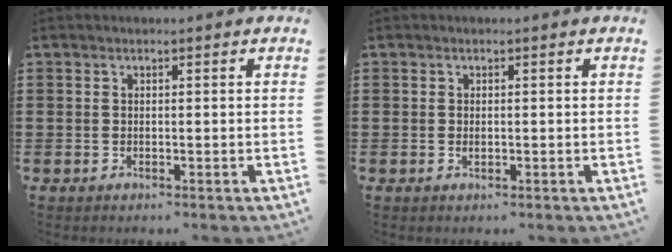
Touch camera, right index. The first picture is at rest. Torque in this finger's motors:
{"motor_torque": [0.79, 1.35, 0.02, 0.00]}